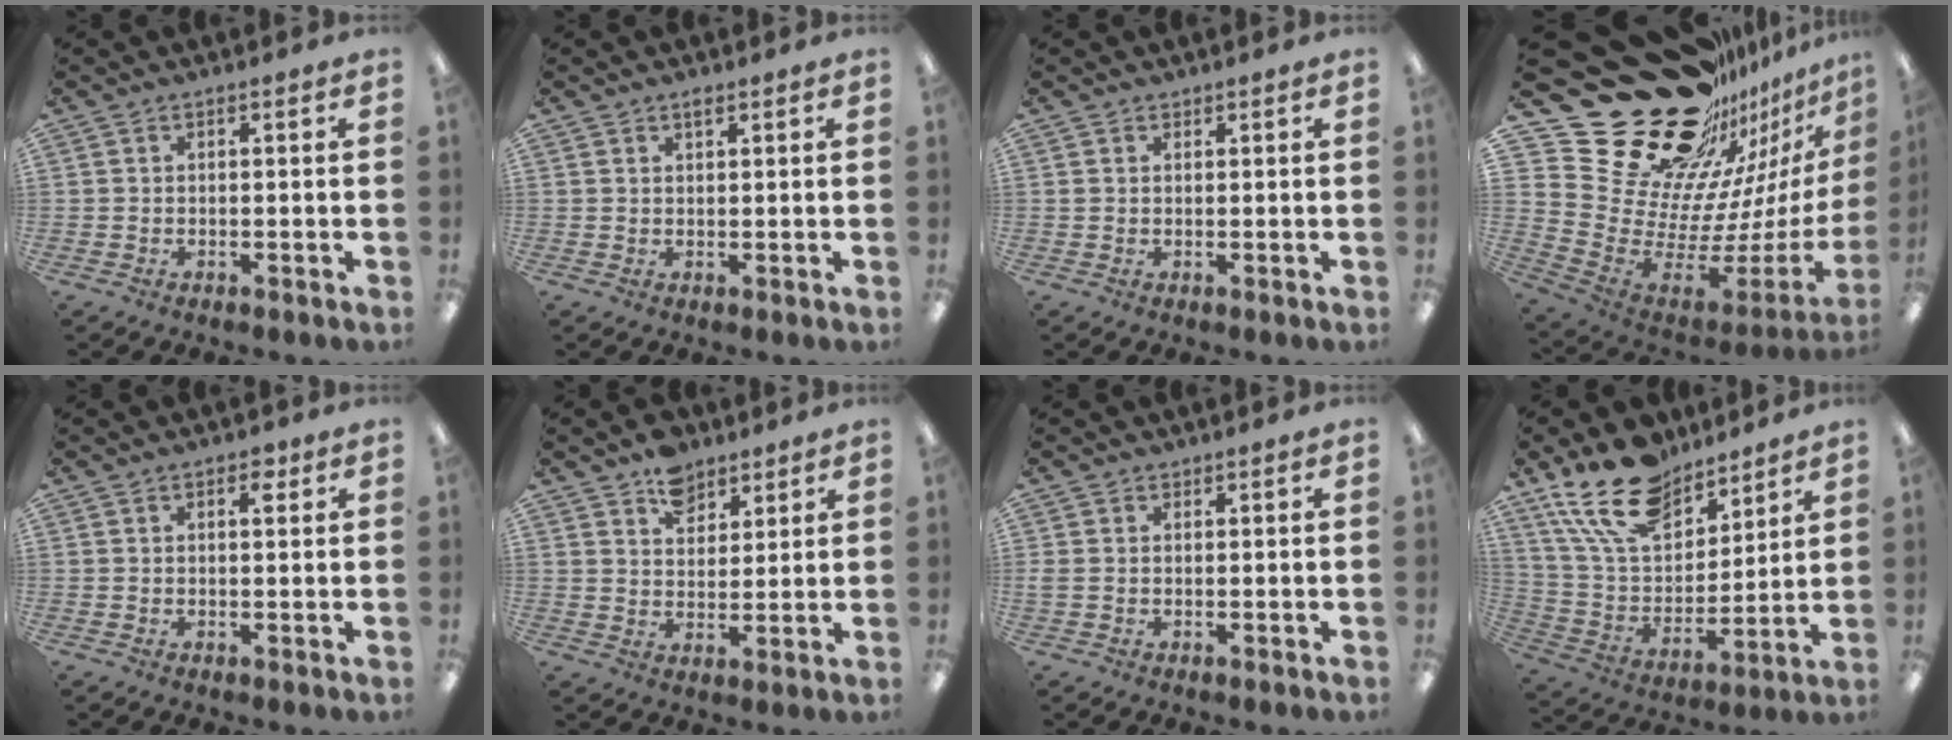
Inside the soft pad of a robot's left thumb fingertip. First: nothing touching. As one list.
[{"total": 1.1, "force": [1.0, 0.3, 0.4], "torque": [0.000, -0.003, 0.017]}, {"total": 1.0, "force": [0.7, 0.6, 0.1], "torque": [-0.004, 0.002, 0.014]}, {"total": 33.3, "force": [22.2, 18.5, 16.7], "torque": [-0.236, -0.201, 0.469]}, {"total": 2.5, "force": [1.3, 1.2, 1.7], "torque": [-0.012, -0.006, 0.017]}, {"total": 7.9, "force": [5.8, 4.9, 2.4], "torque": [-0.031, -0.028, 0.103]}, {"total": 1.2, "force": [0.5, 0.8, 0.6], "torque": [-0.014, 0.003, 0.008]}, {"total": 19.3, "force": [13.9, 10.2, 8.7], "torque": [-0.179, -0.072, 0.258]}]